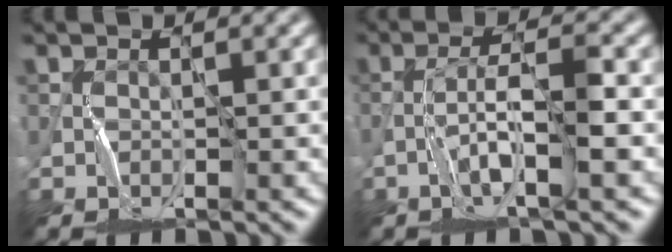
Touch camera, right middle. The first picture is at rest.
{"total": 3.6, "force": [-1.6, -0.2, 3.2], "torque": [-0.064, 0.013, -0.034]}